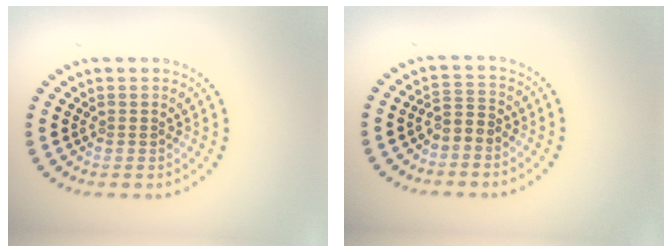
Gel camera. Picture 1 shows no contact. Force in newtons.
{"total": 1.8, "press": 1.4, "slide": 1.2}